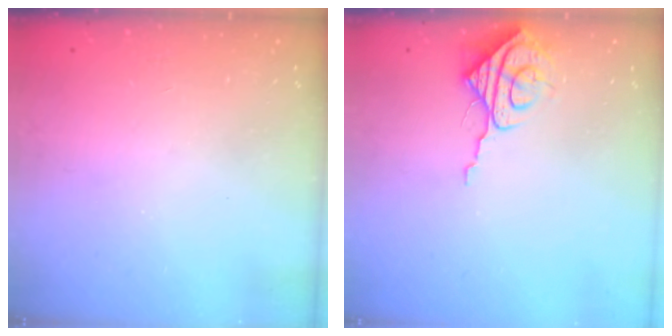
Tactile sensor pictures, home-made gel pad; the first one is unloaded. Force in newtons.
{"total": 7.8, "press": 7.8, "slide": 0.7}